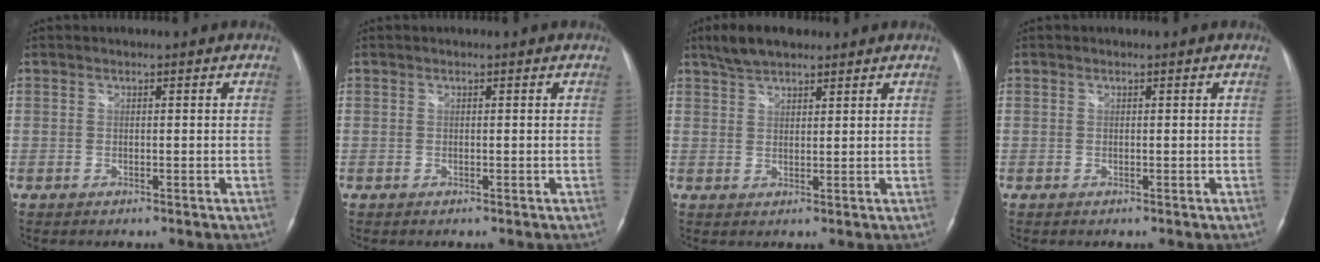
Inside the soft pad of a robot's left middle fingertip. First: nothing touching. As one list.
[{"total": 0.0}, {"total": 5.4, "force": [4.2, 2.0, 2.7], "torque": [-0.059, 0.017, 0.079]}, {"total": 0.0}]